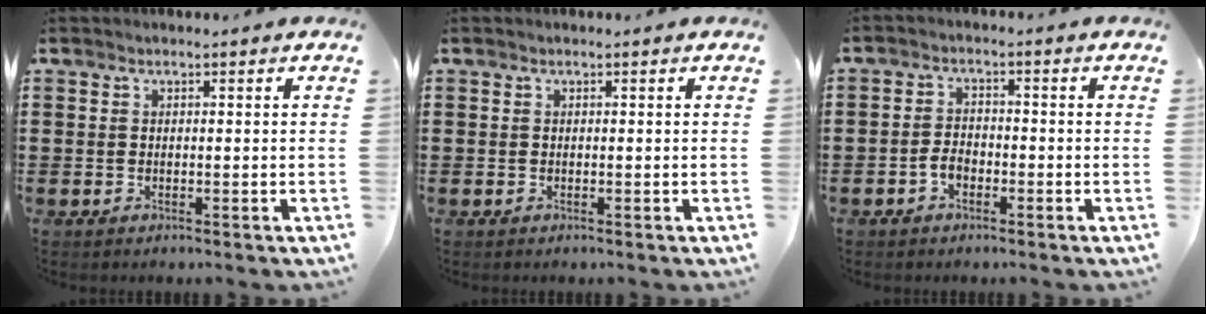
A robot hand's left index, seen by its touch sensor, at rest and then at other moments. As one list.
[{"total": 0.0}, {"total": 2.6, "force": [-1.2, 1.5, 1.7], "torque": [-0.043, 0.001, -0.026]}]